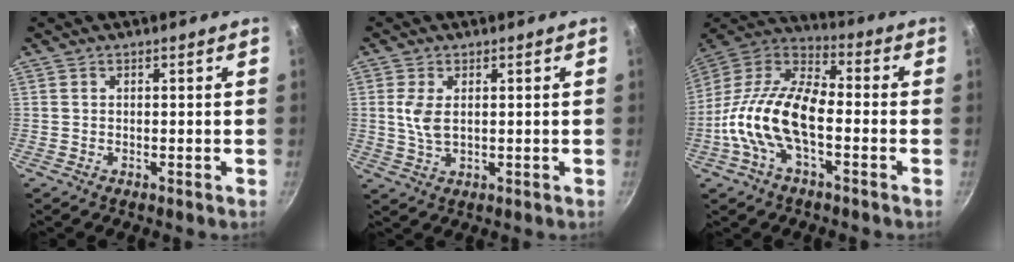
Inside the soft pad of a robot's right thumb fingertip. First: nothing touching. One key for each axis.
{"total": 4.6, "fx": 0.8, "fy": 2.6, "fz": 3.8, "tx": -0.077, "ty": -0.003, "tz": 0.018}
{"total": 17.6, "fx": -3.9, "fy": 8.9, "fz": 14.7, "tx": -0.266, "ty": 0.043, "tz": -0.091}